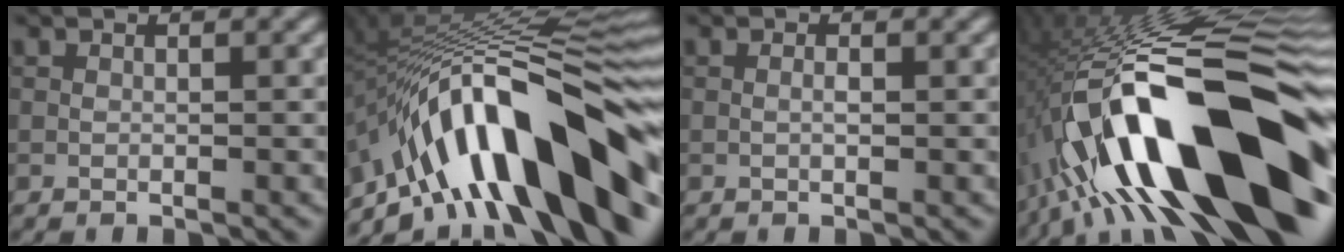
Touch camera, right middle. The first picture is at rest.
{"total": 15.6, "force": [-7.3, 5.6, 12.6], "torque": [-0.196, 0.039, -0.123]}
{"total": 0.0}
{"total": 20.5, "force": [-5.6, 6.6, 18.6], "torque": [-0.278, 0.023, -0.096]}